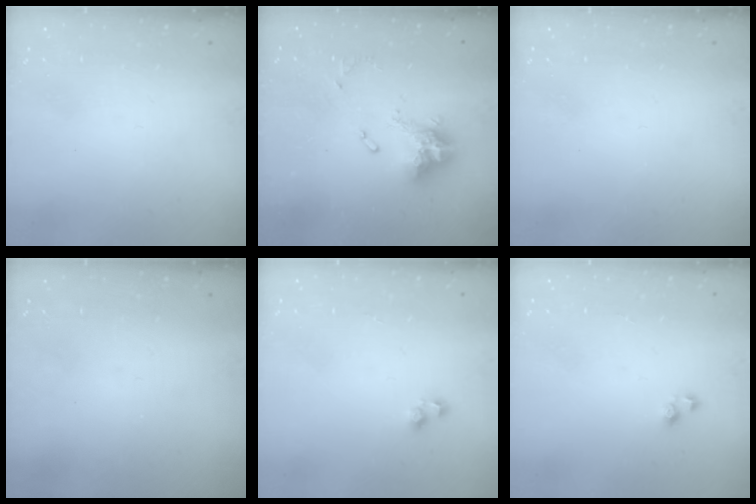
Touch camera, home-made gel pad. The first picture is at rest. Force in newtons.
{"total": 11.5, "press": 11.4, "slide": 1.0}
{"total": 0.0}
{"total": 0.0}
{"total": 4.7, "press": 4.2, "slide": 2.2}
{"total": 2.8, "press": 2.8, "slide": 0.3}